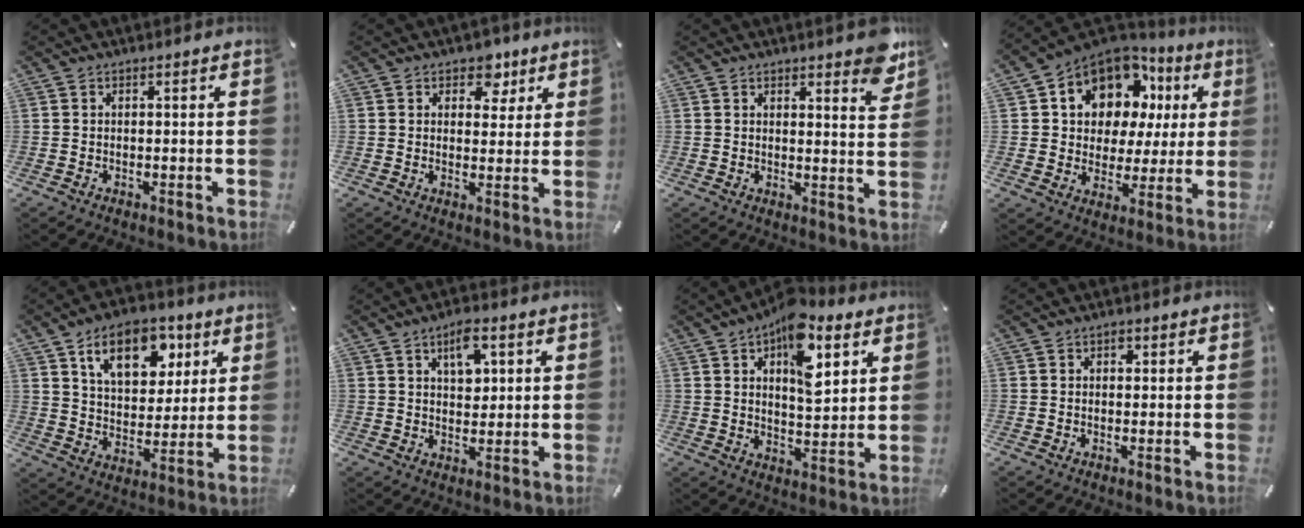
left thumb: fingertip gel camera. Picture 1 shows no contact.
{"total": 6.1, "force": [3.4, 4.5, 2.1], "torque": [-0.002, -0.015, 0.052]}
{"total": 5.7, "force": [4.6, 2.0, 2.8], "torque": [-0.029, -0.030, 0.076]}
{"total": 11.2, "force": [6.2, 8.9, 2.8], "torque": [-0.067, -0.048, 0.120]}
{"total": 15.0, "force": [7.8, 9.6, 8.4], "torque": [-0.131, -0.021, 0.138]}
{"total": 6.7, "force": [3.0, 4.2, 4.4], "torque": [-0.056, -0.004, 0.046]}
{"total": 13.5, "force": [7.0, 7.4, 8.9], "torque": [-0.117, -0.030, 0.115]}
{"total": 1.0, "force": [0.4, 0.9, 0.2], "torque": [0.002, 0.002, 0.004]}